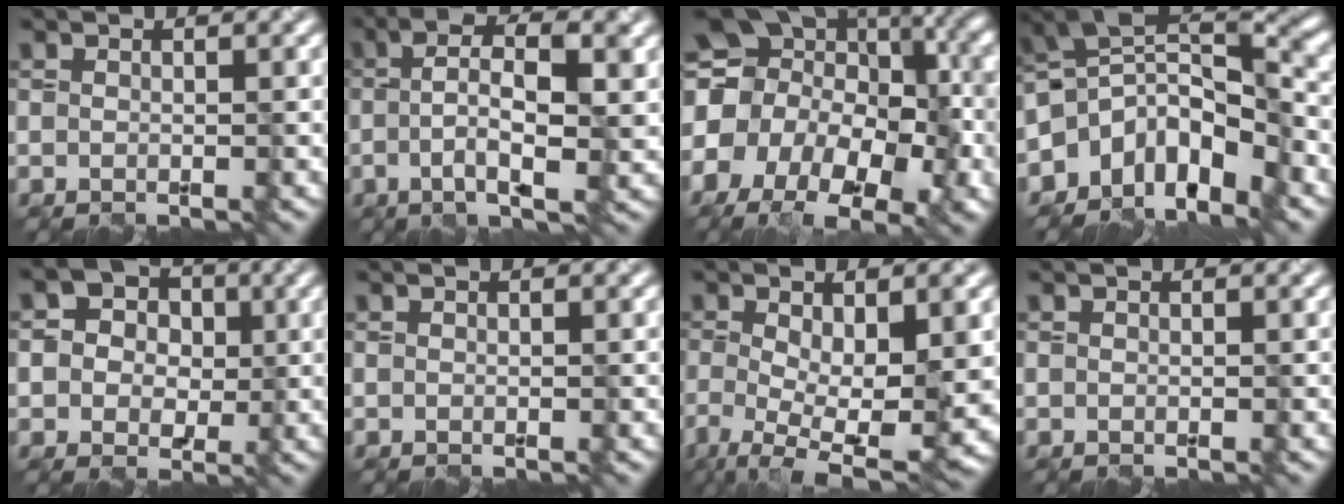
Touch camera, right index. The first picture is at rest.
{"total": 5.9, "force": [-0.2, 1.7, 5.6], "torque": [-0.098, 0.003, -0.006]}
{"total": 18.1, "force": [-3.2, 12.7, 12.4], "torque": [-0.227, 0.002, -0.048]}
{"total": 7.5, "force": [-4.3, 4.1, 4.6], "torque": [-0.051, 0.011, -0.096]}
{"total": 4.9, "force": [0.9, 4.3, 2.1], "torque": [-0.019, 0.016, -0.004]}
{"total": 0.0}
{"total": 10.4, "force": [-2.8, 4.1, 9.1], "torque": [-0.163, -0.028, -0.042]}
{"total": 0.0}